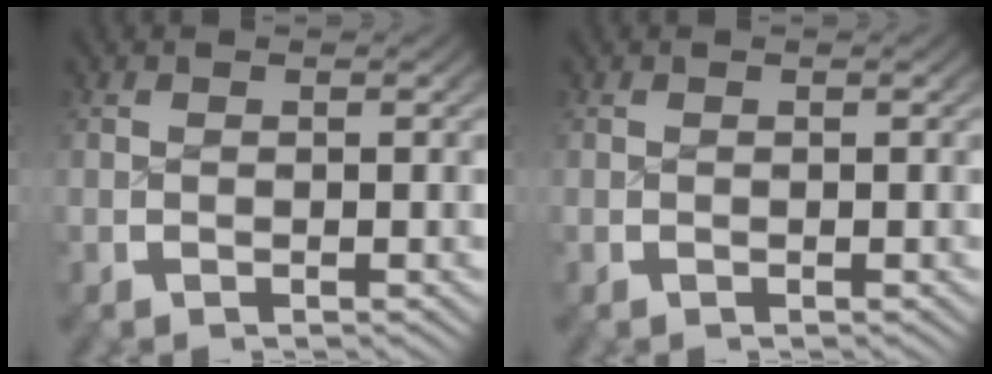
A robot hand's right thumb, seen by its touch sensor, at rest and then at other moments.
{"total": 0.0}